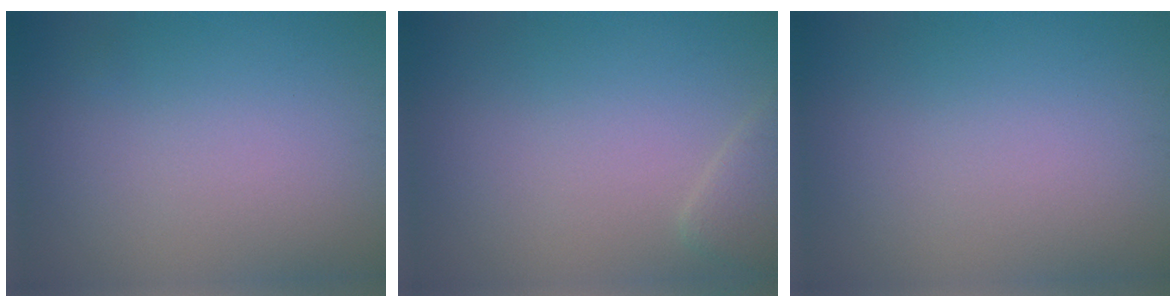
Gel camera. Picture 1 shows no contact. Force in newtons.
{"total": 1.6, "press": 1.6, "slide": 0.2}
{"total": 0.0}